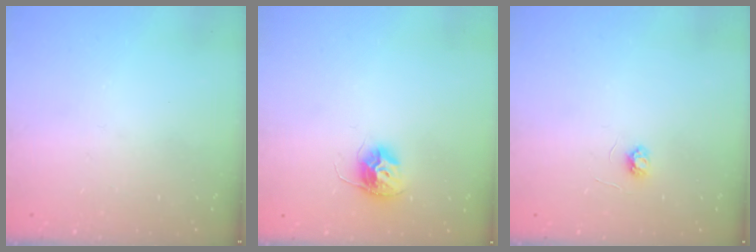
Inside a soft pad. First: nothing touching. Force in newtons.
{"total": 10.1, "press": 10.1, "slide": 0.7}
{"total": 3.1, "press": 3.1, "slide": 0.4}